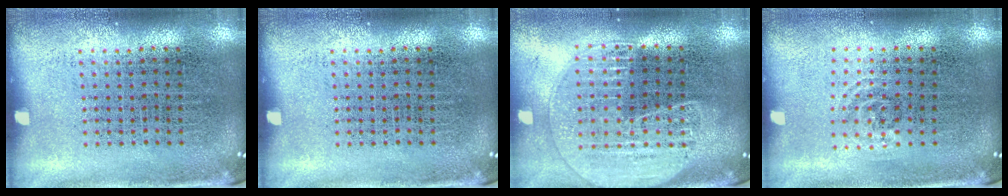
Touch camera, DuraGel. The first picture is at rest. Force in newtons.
{"total": 0.0}
{"total": 1.9, "press": 1.7, "slide": 0.8}
{"total": 0.8, "press": 0.6, "slide": 0.6}